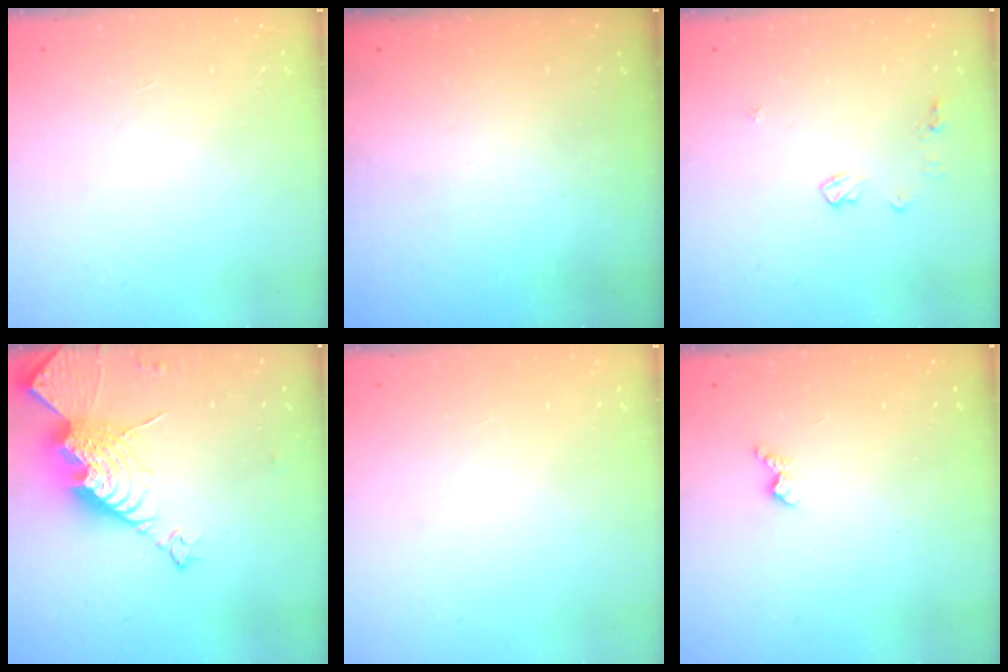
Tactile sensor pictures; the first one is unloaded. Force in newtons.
{"total": 0.0}
{"total": 5.6, "press": 5.5, "slide": 0.4}
{"total": 21.4, "press": 21.3, "slide": 1.9}
{"total": 0.0}
{"total": 3.0, "press": 3.0, "slide": 0.5}